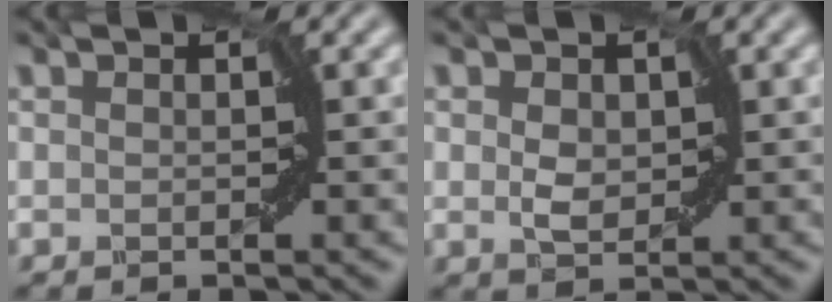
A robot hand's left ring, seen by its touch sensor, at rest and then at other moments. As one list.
[{"total": 1.8, "force": [0.3, 1.4, 1.0], "torque": [-0.025, -0.002, 0.003]}]